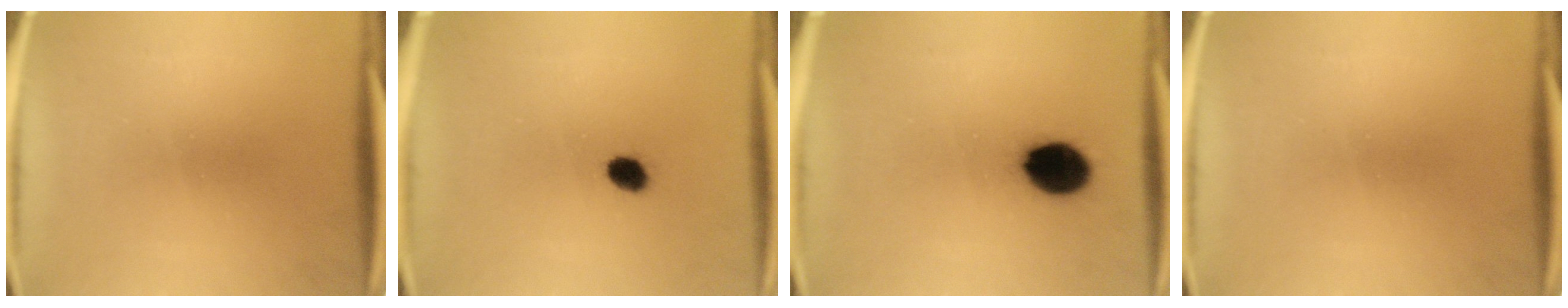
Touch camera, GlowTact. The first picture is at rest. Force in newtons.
{"total": 3.6}
{"total": 10.8}
{"total": 0.0}